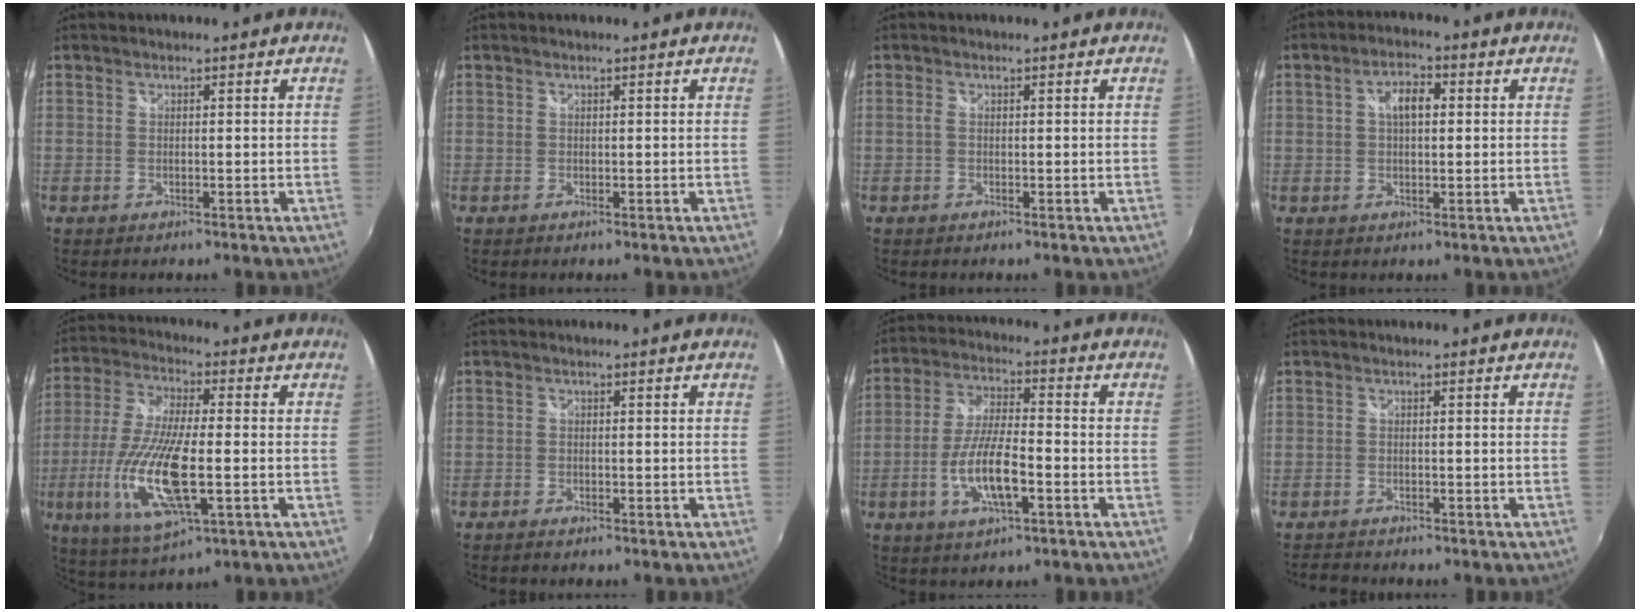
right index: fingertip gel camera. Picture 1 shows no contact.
{"total": 0.0}
{"total": 0.7, "force": [0.0, 0.2, 0.7], "torque": [-0.013, 0.001, -0.004]}
{"total": 4.8, "force": [0.9, 2.3, 4.1], "torque": [-0.071, 0.013, 0.015]}
{"total": 17.2, "force": [-4.1, 4.8, 16.0], "torque": [-0.339, -0.019, -0.077]}
{"total": 1.2, "force": [-1.0, 0.5, 0.4], "torque": [-0.011, -0.003, -0.020]}
{"total": 10.1, "force": [-3.6, 2.8, 9.0], "torque": [-0.183, -0.004, -0.065]}
{"total": 2.6, "force": [-2.5, 0.6, 0.4], "torque": [-0.020, -0.010, -0.046]}